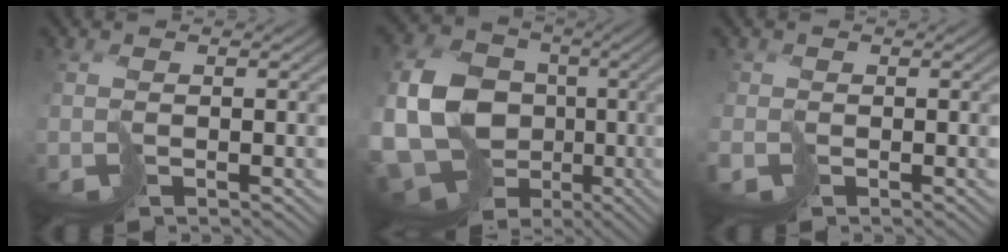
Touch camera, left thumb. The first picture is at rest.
{"total": 14.8, "force": [-1.7, 12.1, 8.3], "torque": [-0.206, -0.023, -0.019]}
{"total": 0.9, "force": [-0.4, 0.7, -0.4], "torque": [0.016, -0.003, -0.013]}